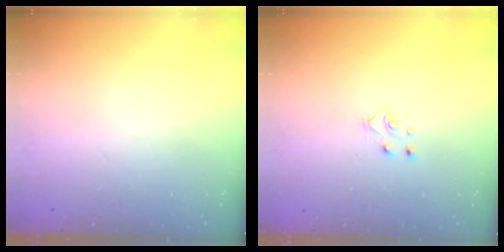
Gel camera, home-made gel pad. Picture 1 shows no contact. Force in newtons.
{"total": 4.8, "press": 4.8, "slide": 0.5}